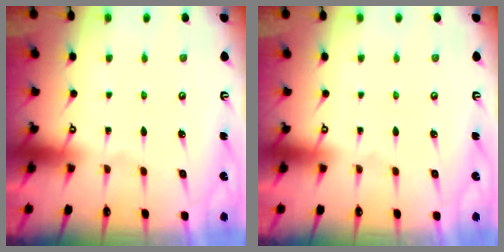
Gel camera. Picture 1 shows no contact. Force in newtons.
{"total": 0.0}